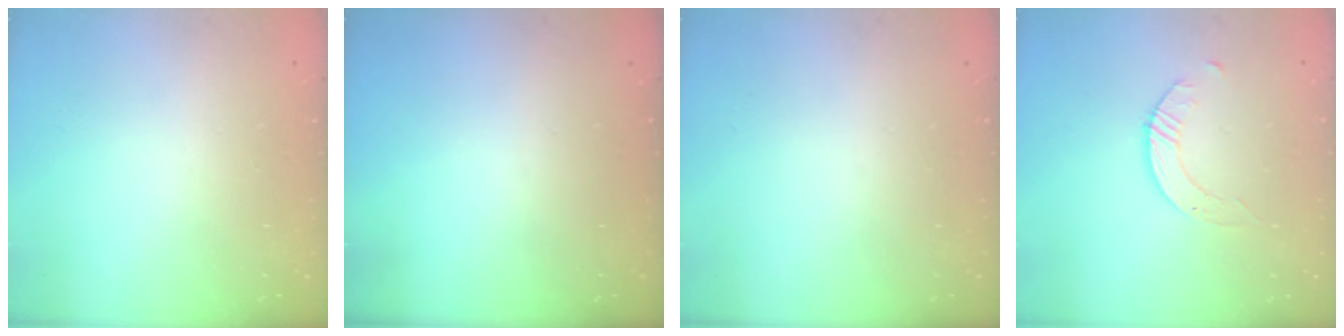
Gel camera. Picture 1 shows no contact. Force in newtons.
{"total": 0.0}
{"total": 0.0}
{"total": 1.7, "press": 1.7, "slide": 0.2}